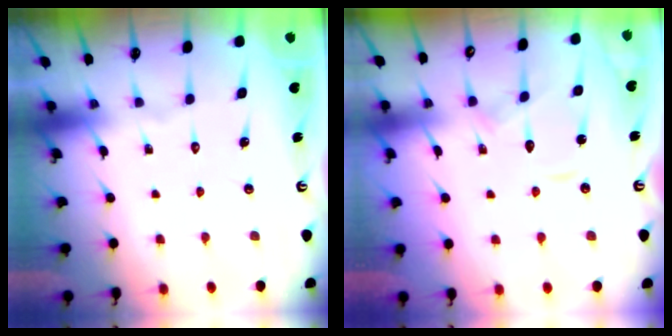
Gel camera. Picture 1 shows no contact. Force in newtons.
{"total": 8.6, "press": 8.6, "slide": 0.4}